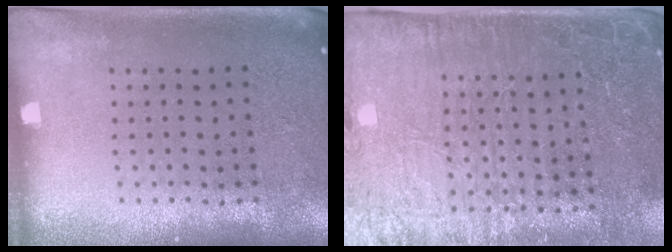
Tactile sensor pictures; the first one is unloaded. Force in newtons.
{"total": 4.4, "press": 4.0, "slide": 1.9}